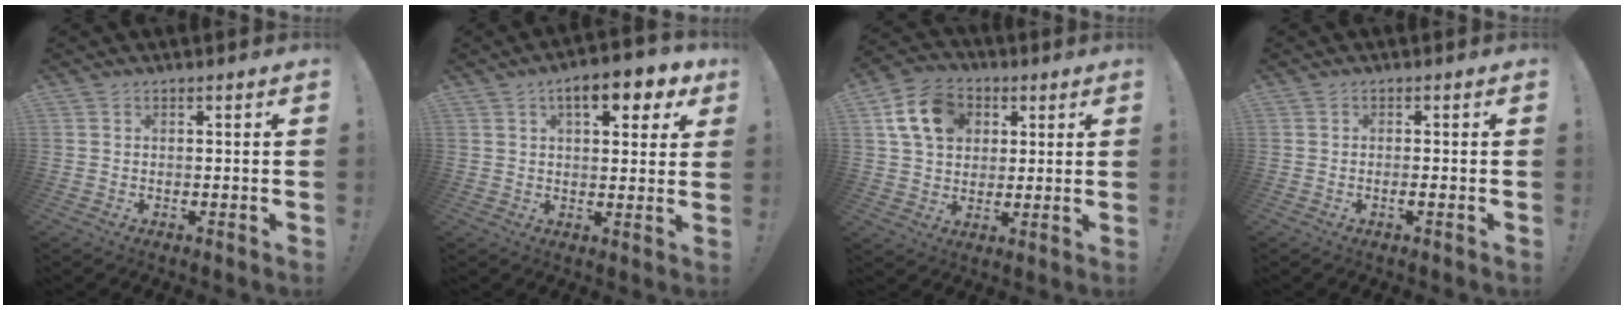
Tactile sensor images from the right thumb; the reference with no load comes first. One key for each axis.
{"total": 9.7, "fx": 4.5, "fy": 3.9, "fz": 7.6, "tx": -0.096, "ty": -0.014, "tz": 0.069}
{"total": 14.2, "fx": 5.0, "fy": 10.9, "fz": 7.6, "tx": -0.123, "ty": -0.003, "tz": 0.103}
{"total": 1.5, "fx": -0.8, "fy": -0.1, "fz": 1.3, "tx": -0.030, "ty": 0.002, "tz": -0.013}